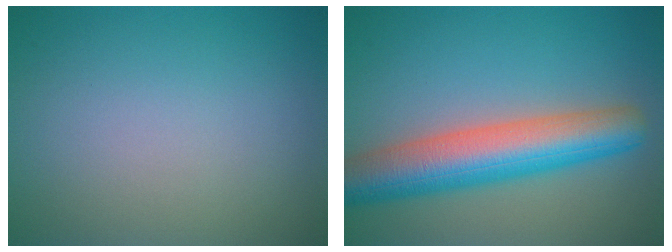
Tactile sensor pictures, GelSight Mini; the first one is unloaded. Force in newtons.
{"total": 8.5, "press": 8.5, "slide": 0.2}